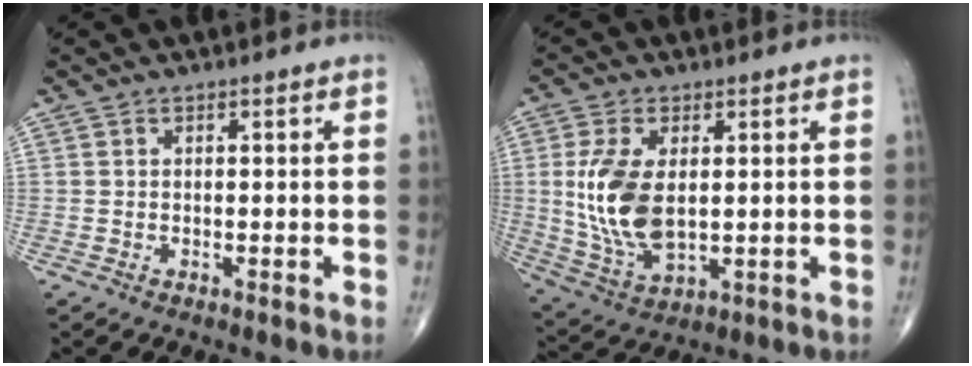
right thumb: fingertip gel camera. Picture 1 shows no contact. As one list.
[{"total": 12.7, "force": [1.1, 6.7, 10.7], "torque": [-0.222, -0.013, 0.034]}]